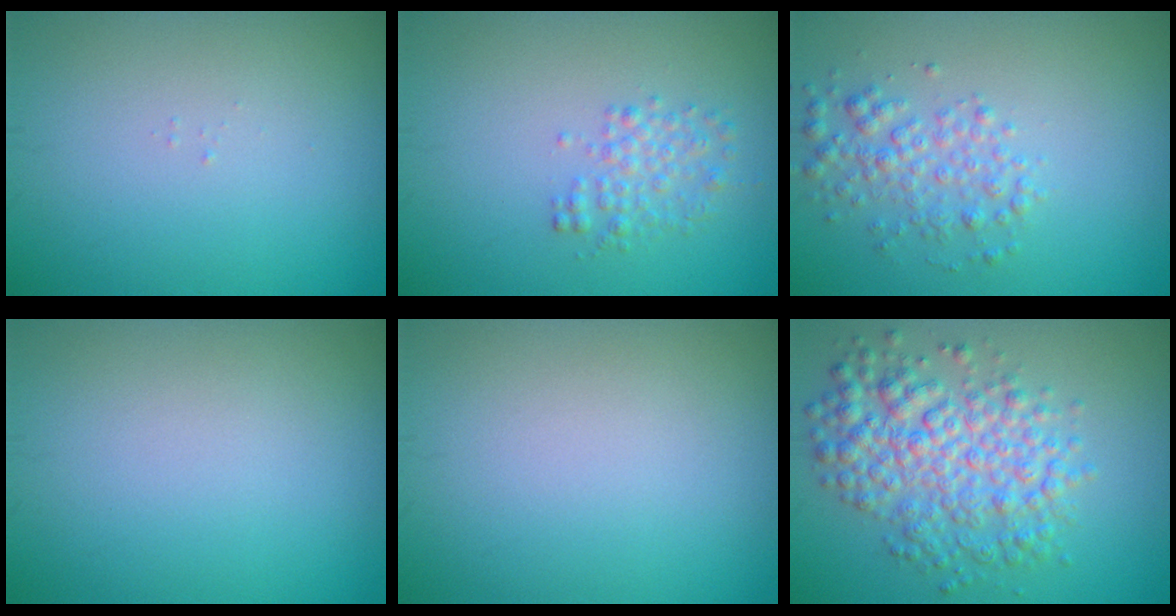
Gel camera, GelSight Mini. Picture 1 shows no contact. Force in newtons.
{"total": 2.0, "press": 2.0, "slide": 0.0}
{"total": 2.8, "press": 2.8, "slide": 0.1}
{"total": 0.0}
{"total": 0.0}
{"total": 6.2, "press": 6.2, "slide": 0.0}